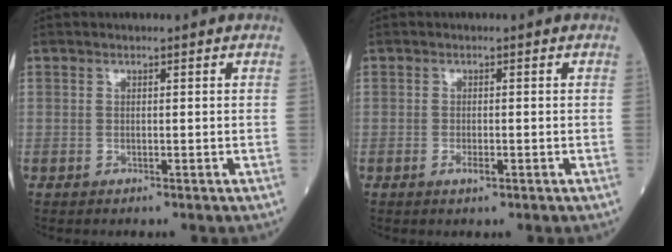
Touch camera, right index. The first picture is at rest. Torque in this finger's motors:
{"motor_torque": [0.32, -0.20, 0.03, 0.00]}